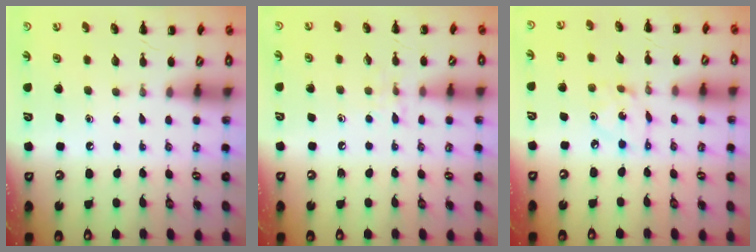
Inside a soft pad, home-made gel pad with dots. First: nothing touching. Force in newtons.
{"total": 5.4, "press": 5.2, "slide": 1.2}
{"total": 2.1, "press": 2.0, "slide": 0.6}